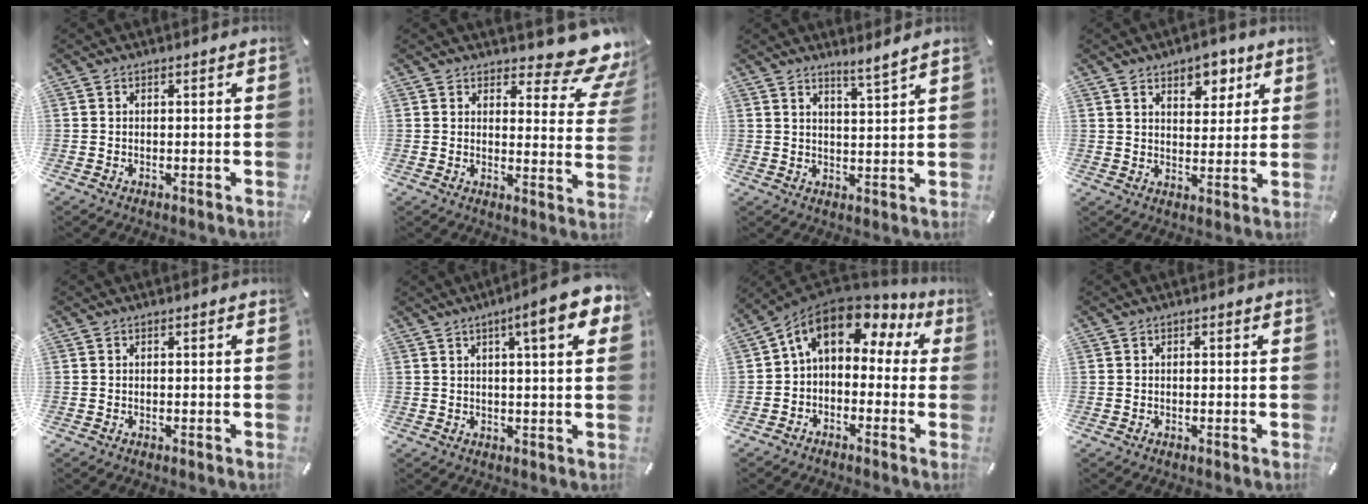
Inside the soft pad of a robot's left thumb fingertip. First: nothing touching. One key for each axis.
{"total": 10.7, "fx": 8.1, "fy": 4.2, "fz": 5.6, "tx": -0.062, "ty": -0.071, "tz": 0.138}
{"total": 4.2, "fx": 3.9, "fy": -0.6, "fz": 1.5, "tx": -0.030, "ty": -0.029, "tz": 0.068}
{"total": 7.3, "fx": 4.7, "fy": 4.5, "fz": 3.5, "tx": -0.028, "ty": -0.024, "tz": 0.074}
{"total": 0.0}
{"total": 10.8, "fx": 4.9, "fy": 2.0, "fz": 9.4, "tx": -0.135, "ty": -0.019, "tz": 0.074}
{"total": 11.0, "fx": 4.2, "fy": 6.8, "fz": 7.5, "tx": -0.130, "ty": -0.012, "tz": 0.077}
{"total": 0.0}